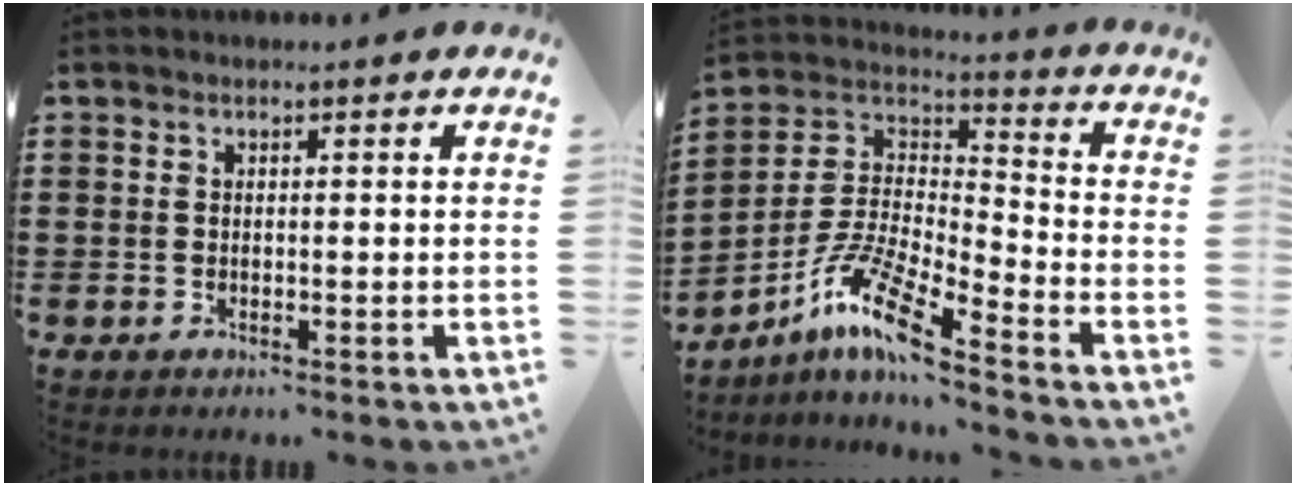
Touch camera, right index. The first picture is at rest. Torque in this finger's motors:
{"motor_torque": [-0.19, 0.34, 0.01, 0.01]}